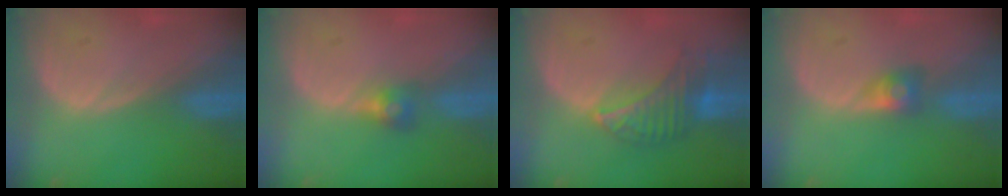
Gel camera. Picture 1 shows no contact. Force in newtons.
{"total": 2.7, "press": 2.5, "slide": 0.9}
{"total": 6.7, "press": 6.5, "slide": 1.7}
{"total": 3.1, "press": 2.7, "slide": 1.5}